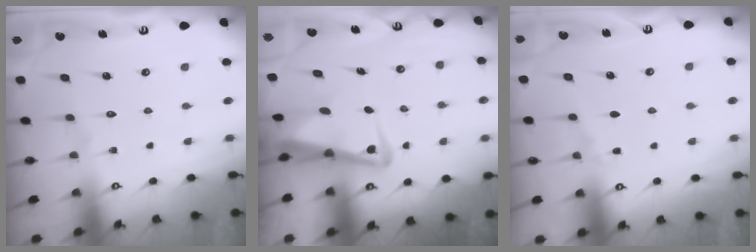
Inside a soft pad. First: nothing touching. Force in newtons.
{"total": 6.4, "press": 6.1, "slide": 1.9}
{"total": 3.2, "press": 3.2, "slide": 0.5}